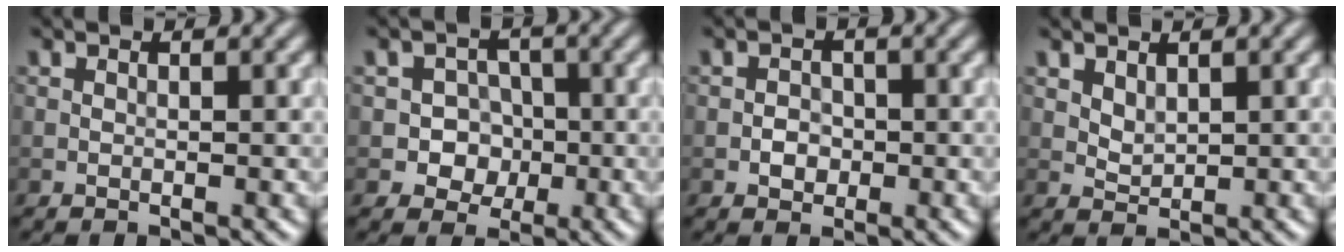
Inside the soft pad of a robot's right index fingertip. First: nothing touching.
{"total": 3.9, "force": [-1.1, 3.4, 1.5], "torque": [0.003, 0.005, -0.034]}
{"total": 1.6, "force": [-0.5, 1.3, 0.7], "torque": [-0.006, 0.001, -0.011]}
{"total": 1.4, "force": [0.8, 0.8, 0.8], "torque": [-0.018, -0.003, 0.022]}